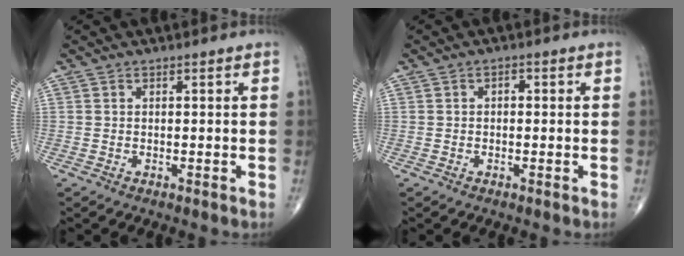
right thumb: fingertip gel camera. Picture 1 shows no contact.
{"total": 1.1, "force": [0.0, 0.7, 0.8], "torque": [-0.003, 0.003, -0.005]}